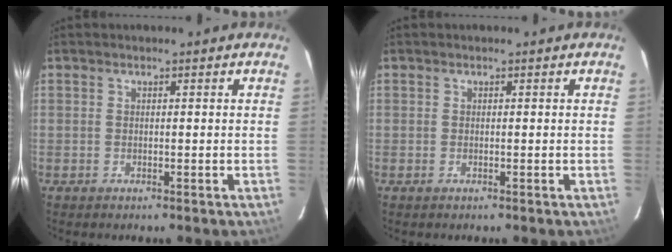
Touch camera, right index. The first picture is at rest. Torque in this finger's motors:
{"motor_torque": [0.14, -0.04, 0.09, 0.01]}